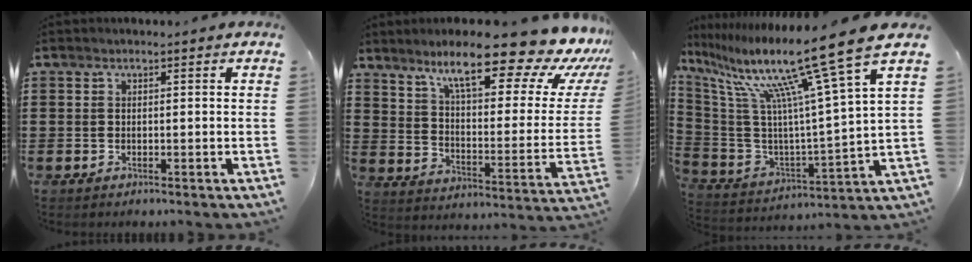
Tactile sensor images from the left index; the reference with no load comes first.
{"total": 16.3, "force": [11.9, 2.6, 10.8], "torque": [-0.186, -0.081, 0.191]}
{"total": 17.5, "force": [12.3, 1.0, 12.4], "torque": [-0.253, -0.075, 0.191]}